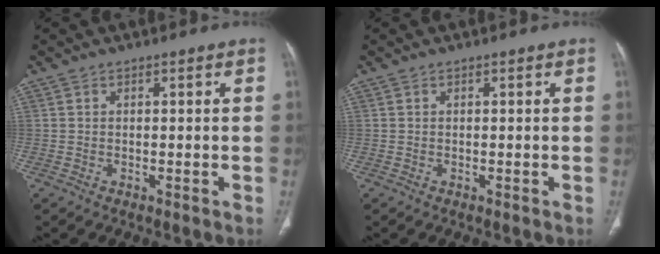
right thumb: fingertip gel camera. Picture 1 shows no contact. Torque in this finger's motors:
{"motor_torque": [0.00, 0.00, -0.03, 0.02, 0.00]}